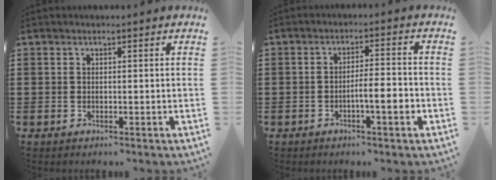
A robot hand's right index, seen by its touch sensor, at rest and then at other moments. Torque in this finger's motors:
{"motor_torque": [0.37, -0.10, 0.33, 0.04]}